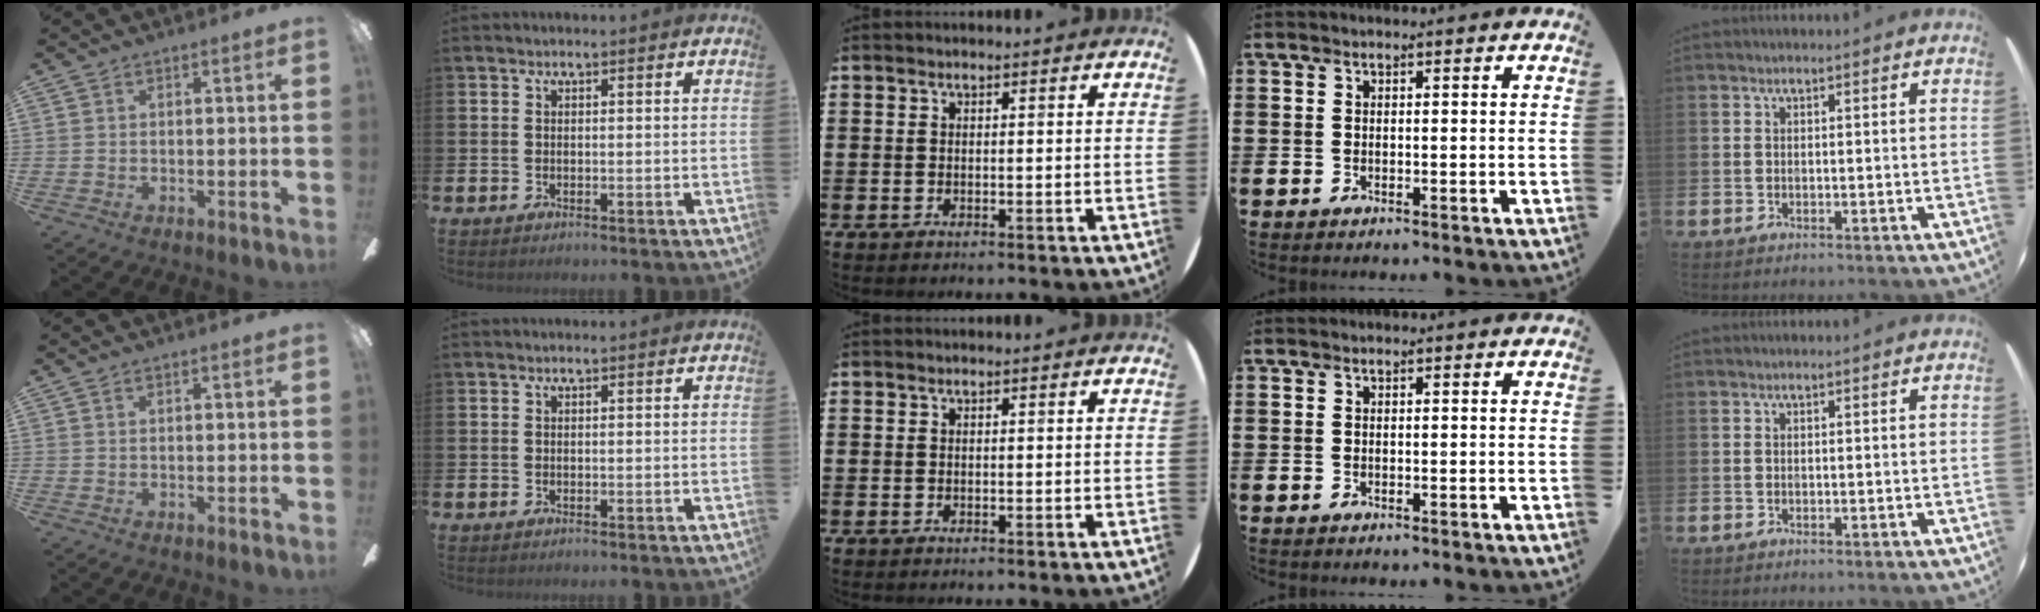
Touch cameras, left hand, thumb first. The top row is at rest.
{}